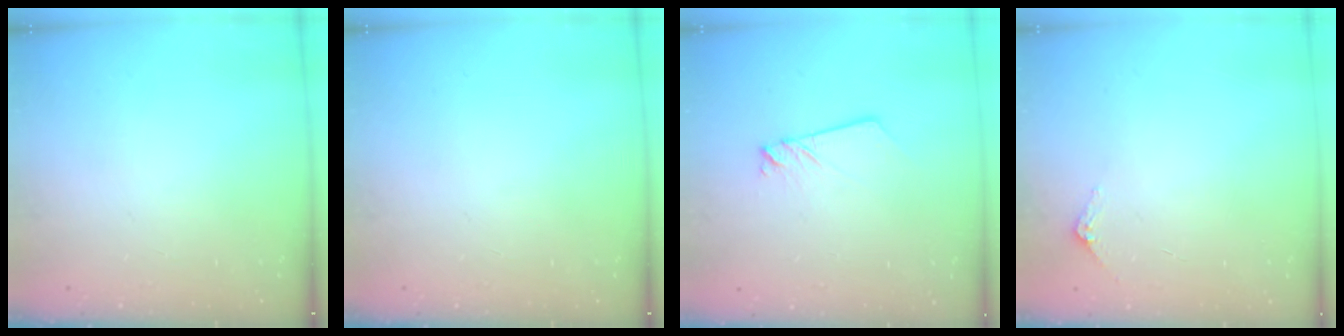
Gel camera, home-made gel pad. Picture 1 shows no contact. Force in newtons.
{"total": 0.0}
{"total": 2.4, "press": 2.4, "slide": 0.2}
{"total": 2.9, "press": 2.9, "slide": 0.2}